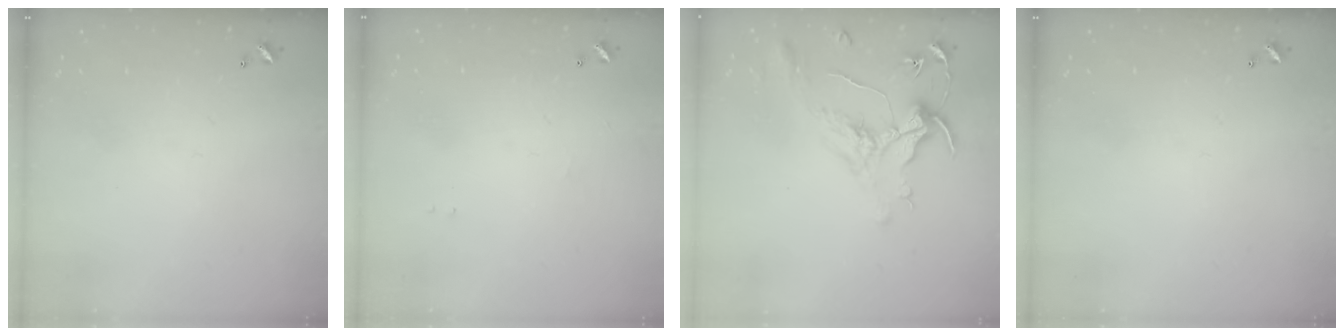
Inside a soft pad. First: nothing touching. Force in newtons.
{"total": 0.9, "press": 0.8, "slide": 0.5}
{"total": 1.6, "press": 1.4, "slide": 0.7}
{"total": 0.0}